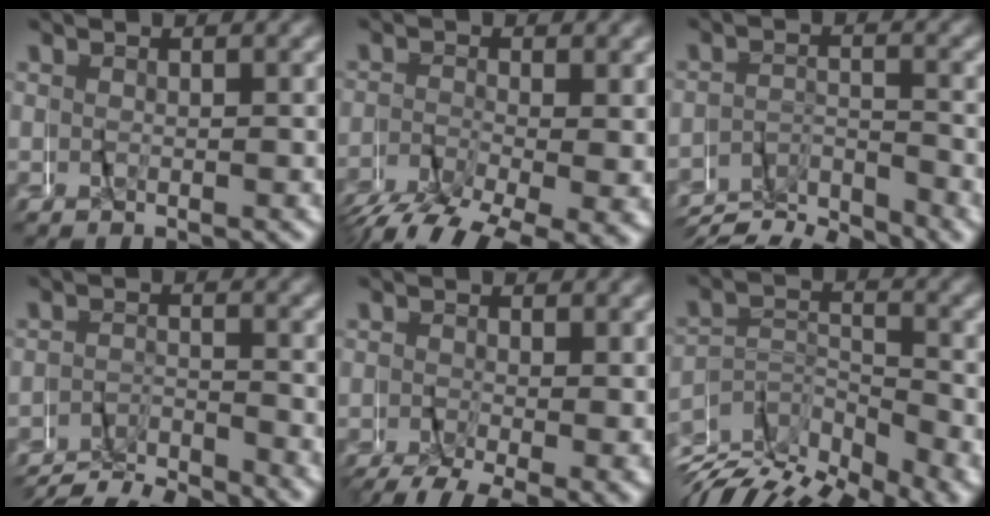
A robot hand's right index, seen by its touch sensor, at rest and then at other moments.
{"total": 6.1, "force": [-4.8, 1.8, 3.3], "torque": [-0.061, -0.026, -0.069]}
{"total": 6.0, "force": [-5.8, 1.2, 1.0], "torque": [-0.010, -0.013, -0.100]}
{"total": 5.6, "force": [-5.5, 0.7, 0.5], "torque": [-0.001, -0.016, -0.092]}
{"total": 5.1, "force": [-3.3, 2.0, 3.3], "torque": [-0.046, -0.022, -0.043]}
{"total": 6.9, "force": [-5.2, 2.7, 3.5], "torque": [-0.050, -0.008, -0.093]}